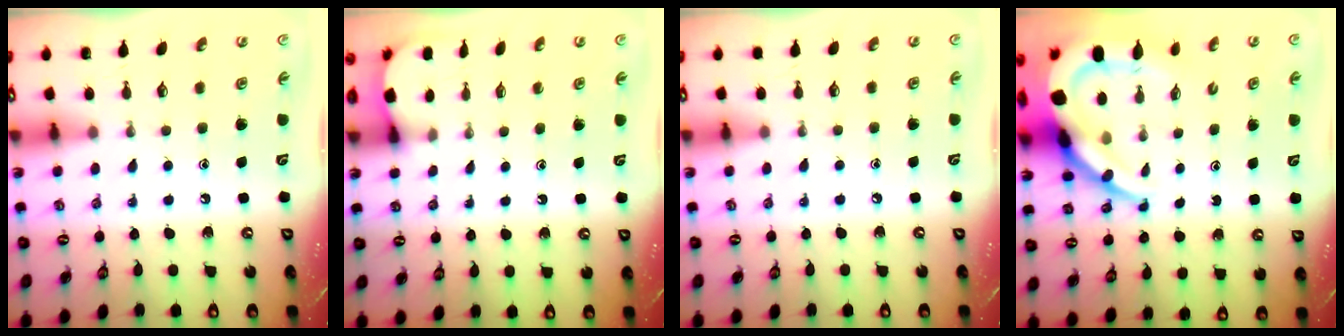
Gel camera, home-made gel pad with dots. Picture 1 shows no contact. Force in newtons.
{"total": 2.6, "press": 2.6, "slide": 0.3}
{"total": 2.5, "press": 2.5, "slide": 0.4}
{"total": 14.6, "press": 14.5, "slide": 1.6}